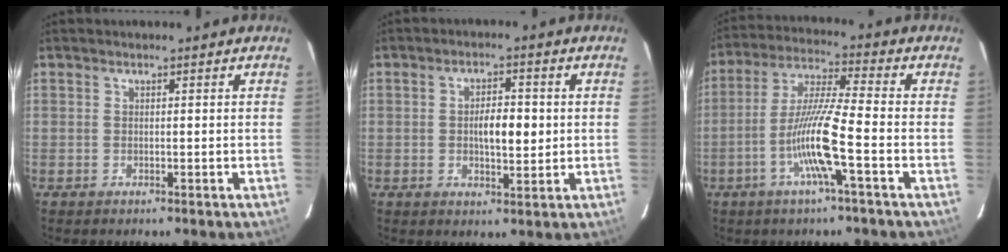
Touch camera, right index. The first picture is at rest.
{"total": 5.5, "force": [0.1, 2.0, 5.1], "torque": [-0.086, 0.004, 0.003]}
{"total": 10.7, "force": [-3.7, -0.4, 10.0], "torque": [-0.199, 0.001, -0.073]}